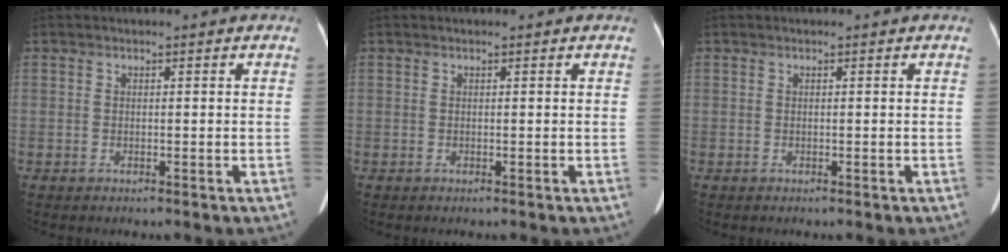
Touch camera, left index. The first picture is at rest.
{"total": 0.0}
{"total": 0.0}